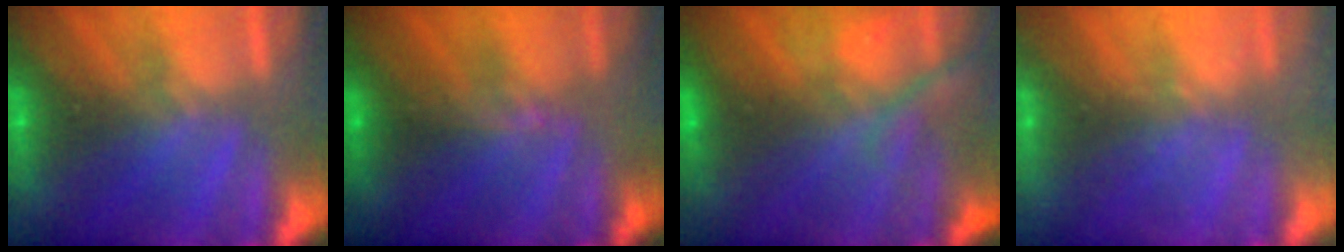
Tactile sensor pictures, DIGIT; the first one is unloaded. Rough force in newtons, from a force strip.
{"total": 2.9}
{"total": 7.5}
{"total": 2.3}